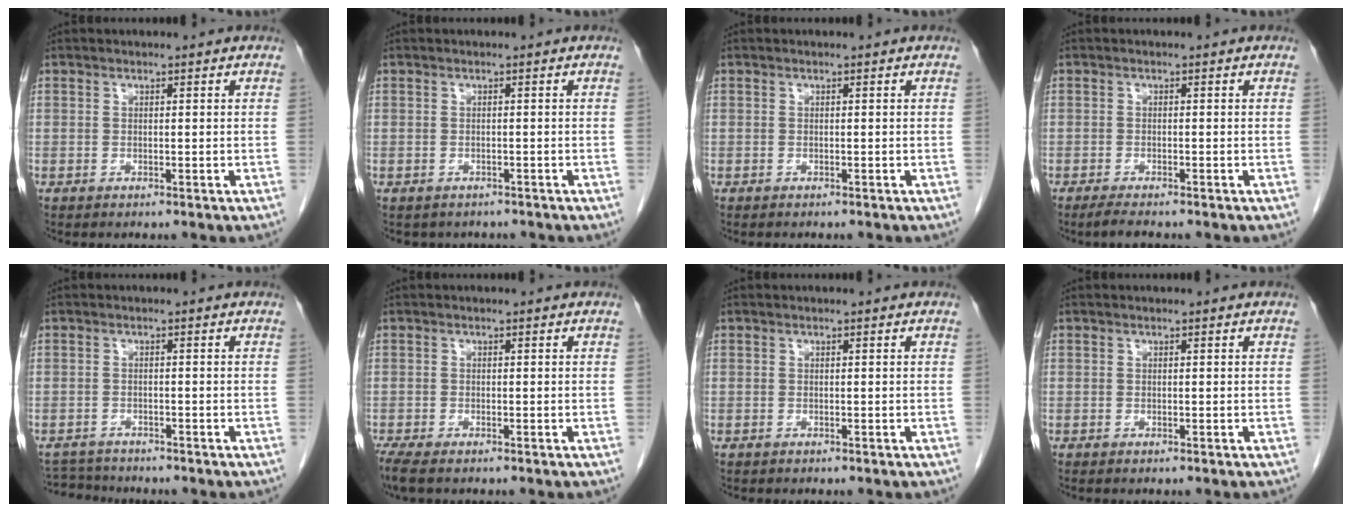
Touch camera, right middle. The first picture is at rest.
{"total": 3.2, "force": [-2.7, 1.7, 0.3], "torque": [-0.007, 0.005, -0.033]}
{"total": 1.2, "force": [-1.0, 0.3, 0.5], "torque": [-0.010, -0.002, -0.011]}
{"total": 2.5, "force": [-2.0, 0.3, 1.3], "torque": [-0.030, -0.008, -0.033]}
{"total": 3.9, "force": [-3.8, 0.6, -0.3], "torque": [0.006, -0.009, -0.065]}
{"total": 3.4, "force": [-2.7, 0.9, 2.0], "torque": [-0.042, -0.012, -0.045]}
{"total": 0.0}
{"total": 0.0}